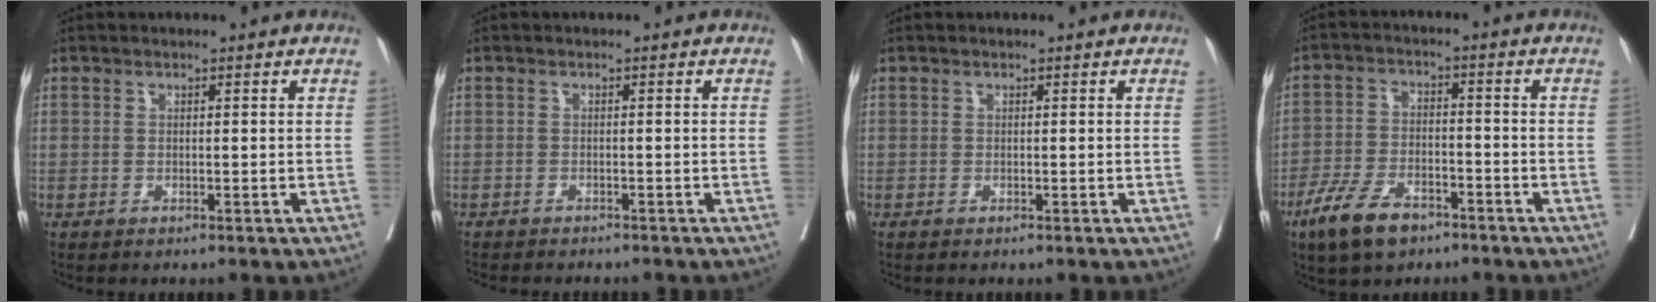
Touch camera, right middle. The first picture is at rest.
{"total": 6.7, "force": [-6.0, 1.4, 2.6], "torque": [-0.028, -0.006, -0.079]}
{"total": 0.0}
{"total": 8.7, "force": [-5.8, 3.8, 5.3], "torque": [-0.111, -0.007, -0.106]}